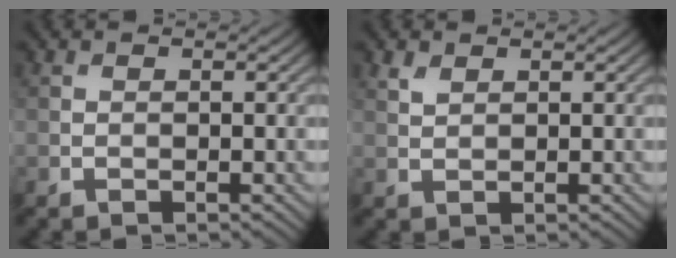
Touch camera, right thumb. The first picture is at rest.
{"total": 1.4, "force": [1.0, 0.7, 0.7], "torque": [-0.021, 0.000, 0.024]}